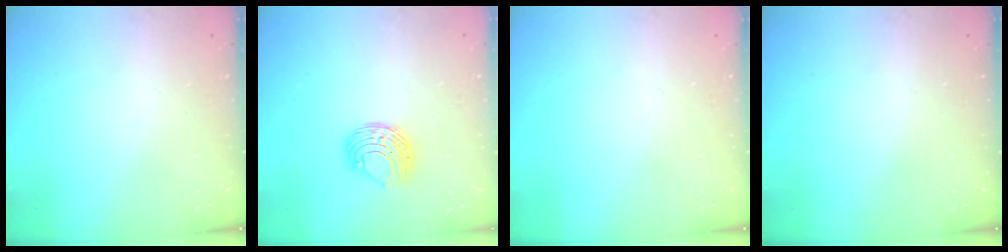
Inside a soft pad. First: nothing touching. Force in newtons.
{"total": 8.7, "press": 8.6, "slide": 0.7}
{"total": 0.0}
{"total": 0.0}